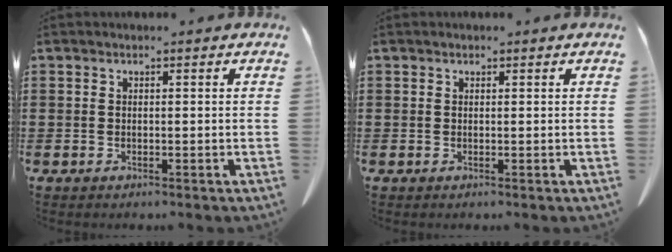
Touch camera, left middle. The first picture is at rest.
{"total": 0.0}